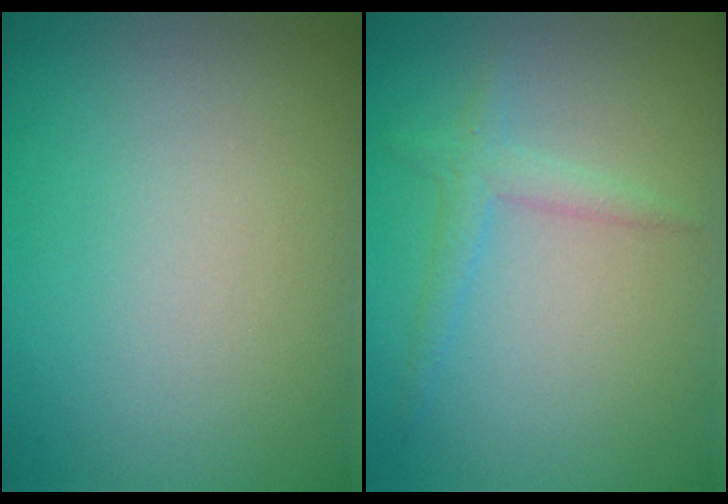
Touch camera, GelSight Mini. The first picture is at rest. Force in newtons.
{"total": 1.9, "press": 1.9, "slide": 0.1}